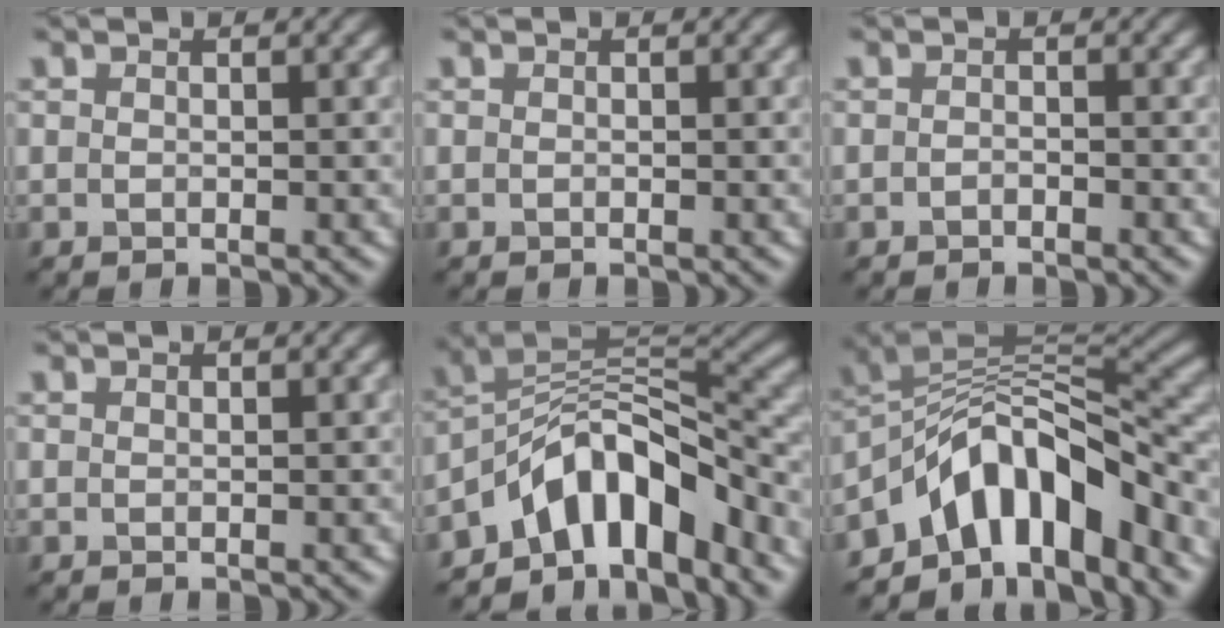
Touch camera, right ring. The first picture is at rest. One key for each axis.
{"total": 0.0}
{"total": 0.7, "fx": -0.5, "fy": 0.3, "fz": 0.3, "tx": -0.006, "ty": 0.003, "tz": -0.010}
{"total": 0.0}
{"total": 8.9, "fx": -5.1, "fy": 4.2, "fz": 6.0, "tx": -0.071, "ty": 0.014, "tz": -0.098}
{"total": 10.4, "fx": -5.1, "fy": 5.3, "fz": 7.4, "tx": -0.099, "ty": 0.015, "tz": -0.100}